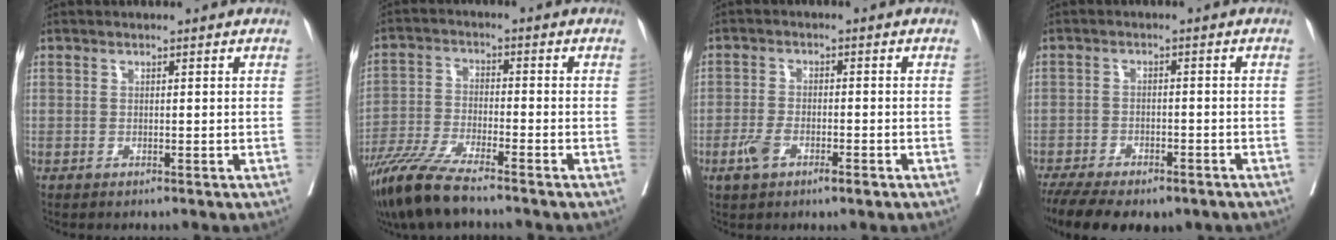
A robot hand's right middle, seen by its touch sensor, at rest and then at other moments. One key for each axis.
{"total": 10.2, "fx": -8.2, "fy": 0.9, "fz": 6.0, "tx": -0.116, "ty": -0.032, "tz": -0.153}
{"total": 4.5, "fx": -2.2, "fy": 1.7, "fz": 3.5, "tx": -0.066, "ty": 0.000, "tz": -0.037}
{"total": 15.2, "fx": -11.0, "fy": 6.4, "fz": 8.3, "tx": -0.190, "ty": -0.017, "tz": -0.158}